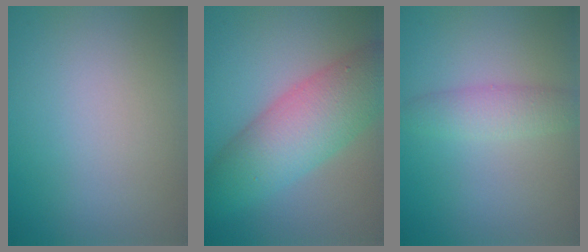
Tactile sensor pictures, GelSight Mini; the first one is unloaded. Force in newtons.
{"total": 8.1, "press": 8.0, "slide": 0.2}
{"total": 2.5, "press": 2.5, "slide": 0.1}